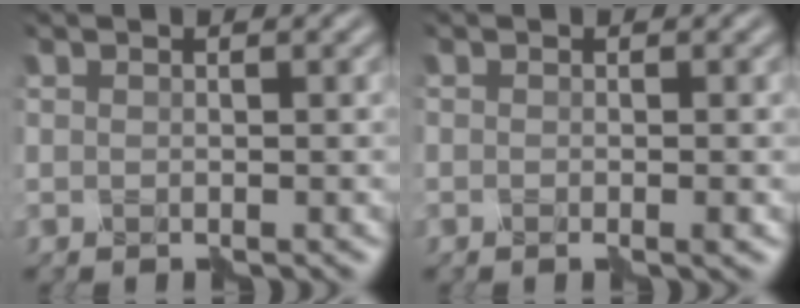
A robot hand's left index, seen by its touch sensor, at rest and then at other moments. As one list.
[{"total": 1.0, "force": [-0.7, 0.1, 0.7], "torque": [-0.006, -0.004, -0.007]}]